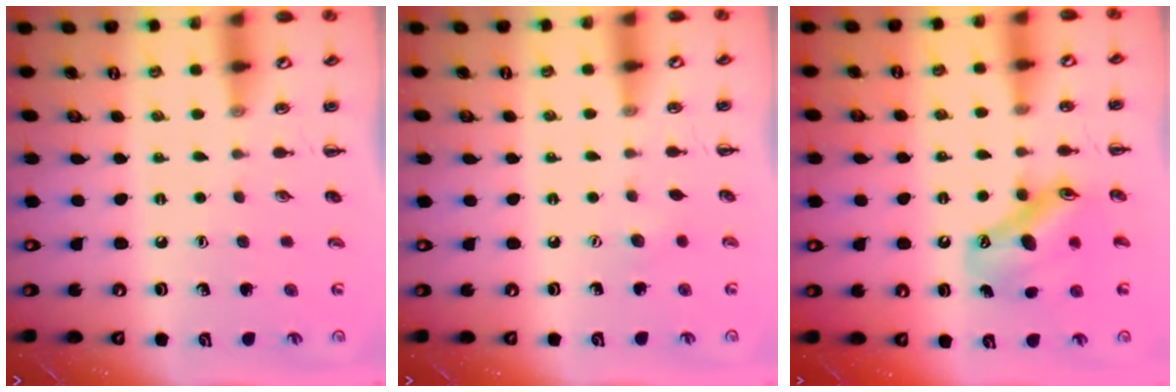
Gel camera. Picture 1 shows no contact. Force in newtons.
{"total": 2.5, "press": 2.4, "slide": 0.6}
{"total": 12.1, "press": 11.7, "slide": 3.3}